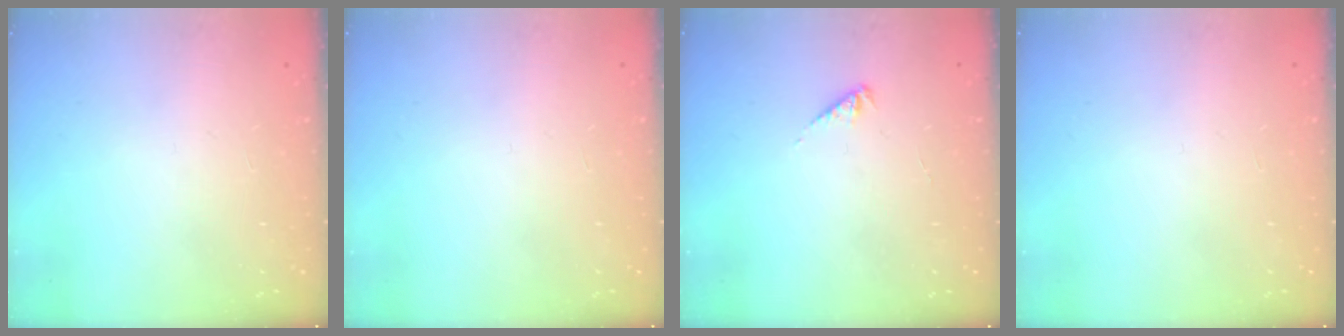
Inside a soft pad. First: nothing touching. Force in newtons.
{"total": 0.0}
{"total": 2.0, "press": 1.9, "slide": 0.5}
{"total": 0.0}